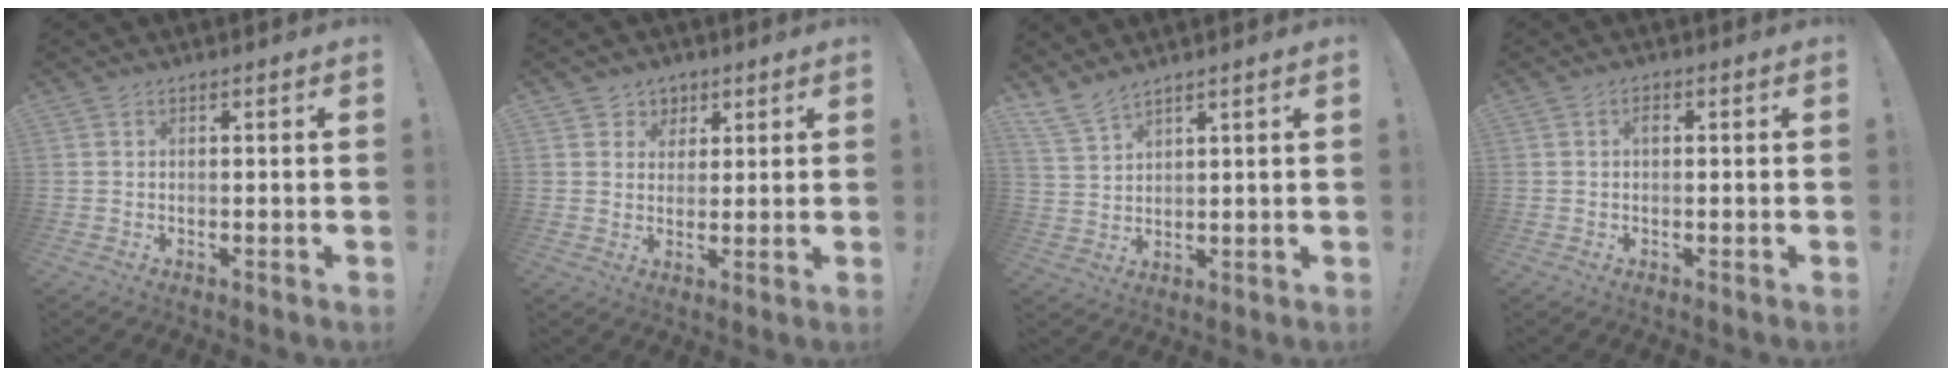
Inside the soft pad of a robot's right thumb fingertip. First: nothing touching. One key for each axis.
{"total": 5.3, "fx": 2.4, "fy": 4.8, "fz": 0.4, "tx": 0.006, "ty": -0.020, "tz": 0.045}
{"total": 6.4, "fx": 5.7, "fy": 2.0, "fz": 1.9, "tx": -0.044, "ty": -0.032, "tz": 0.112}
{"total": 1.2, "fx": -0.1, "fy": 0.8, "fz": 0.9, "tx": -0.009, "ty": 0.004, "tz": -0.006}